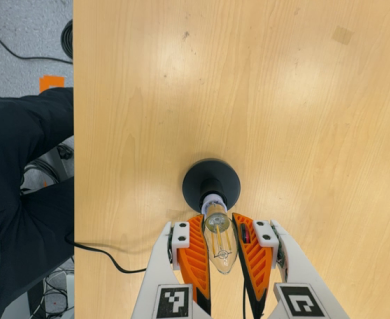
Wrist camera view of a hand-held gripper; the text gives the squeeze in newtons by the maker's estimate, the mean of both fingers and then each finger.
{"total": 23.9, "left": 26.0, "right": 21.8}